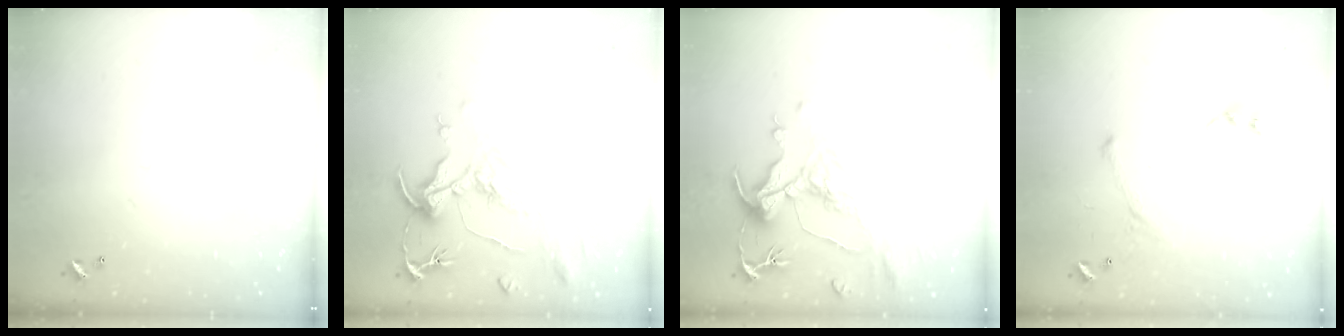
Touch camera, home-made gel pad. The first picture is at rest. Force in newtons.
{"total": 2.0, "press": 1.6, "slide": 1.2}
{"total": 1.5, "press": 0.5, "slide": 1.5}
{"total": 3.8, "press": 3.7, "slide": 0.9}